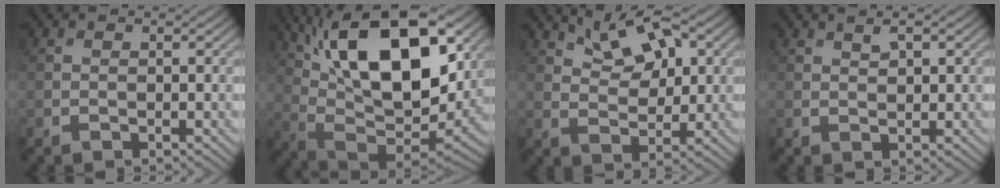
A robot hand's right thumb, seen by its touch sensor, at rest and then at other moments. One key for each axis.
{"total": 19.4, "fx": 8.0, "fy": 8.5, "fz": 15.5, "tx": -0.266, "ty": 0.028, "tz": 0.126}
{"total": 7.1, "fx": 4.0, "fy": 3.3, "fz": 4.8, "tx": -0.081, "ty": 0.001, "tz": 0.073}
{"total": 1.9, "fx": 1.2, "fy": 0.6, "fz": 1.4, "tx": -0.023, "ty": -0.005, "tz": 0.028}